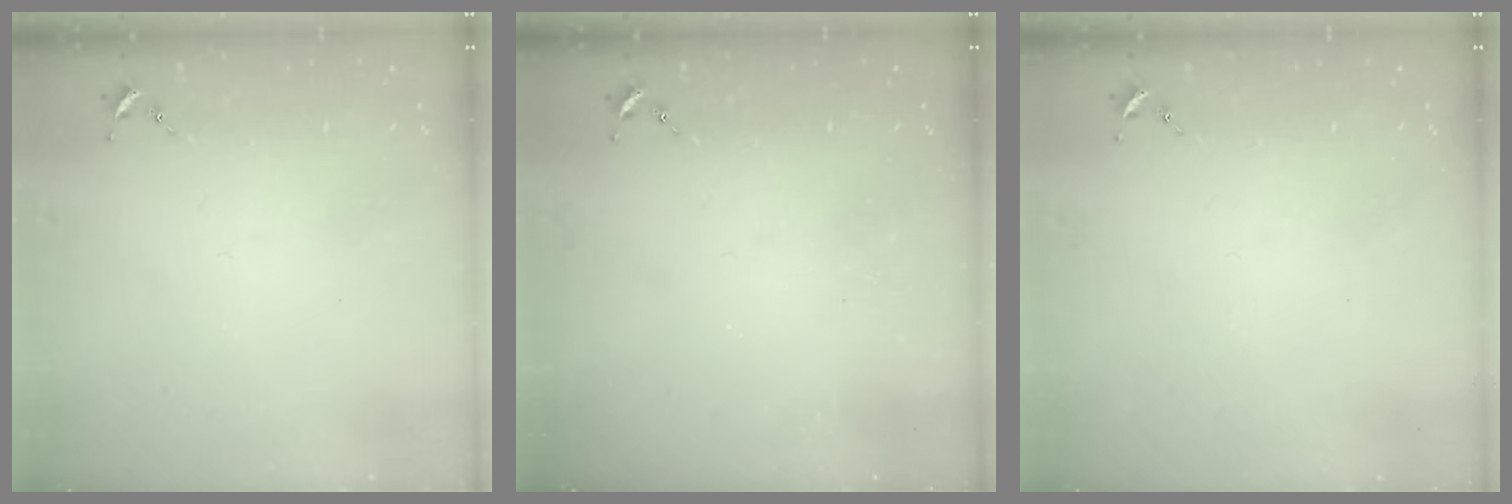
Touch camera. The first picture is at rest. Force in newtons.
{"total": 0.0}
{"total": 0.0}